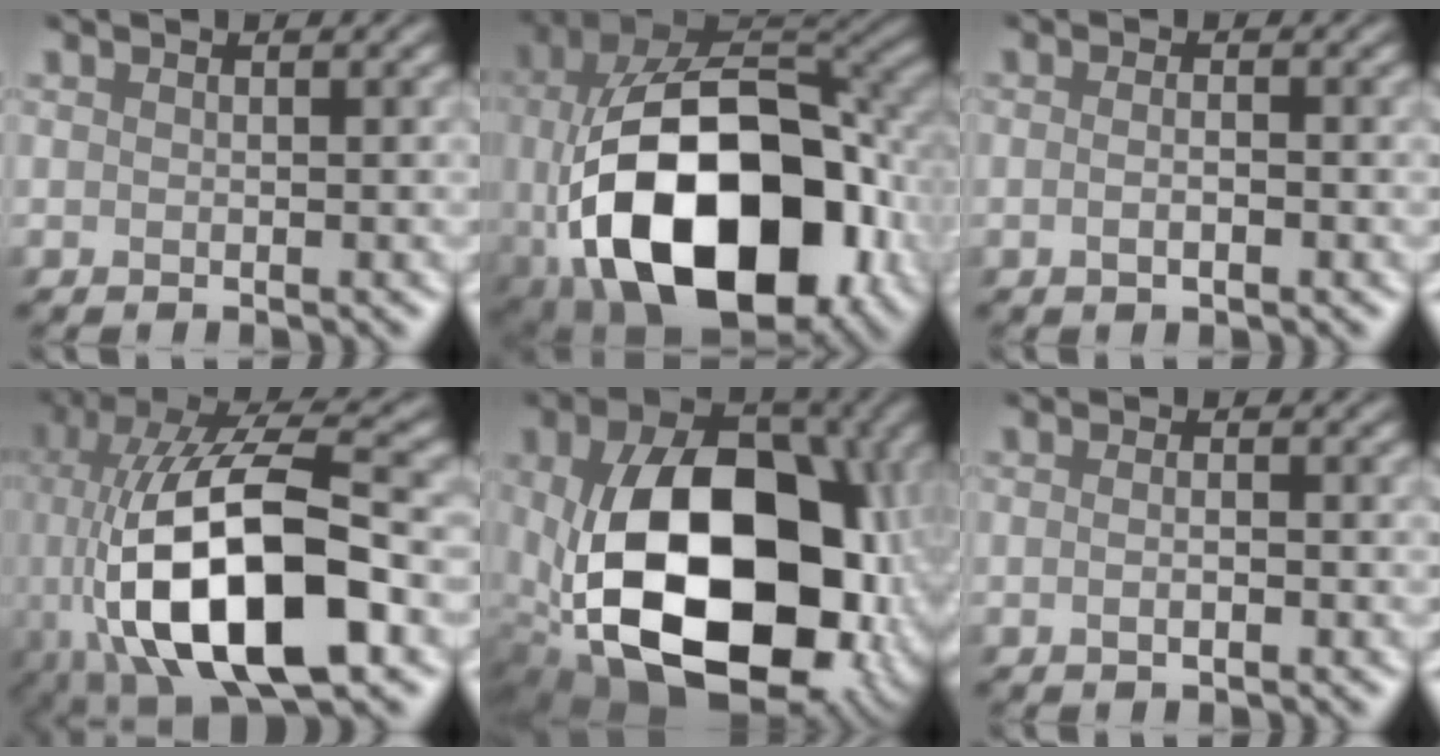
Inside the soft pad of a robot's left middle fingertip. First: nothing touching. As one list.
[{"total": 18.0, "force": [-3.5, 11.0, 13.8], "torque": [-0.267, -0.040, -0.031]}, {"total": 1.5, "force": [-0.3, 0.6, 1.4], "torque": [-0.009, 0.001, -0.009]}, {"total": 14.9, "force": [-3.2, 6.6, 13.0], "torque": [-0.239, 0.009, -0.053]}, {"total": 17.6, "force": [-2.1, 11.9, 12.9], "torque": [-0.247, -0.040, -0.018]}, {"total": 1.7, "force": [-0.1, 0.7, 1.5], "torque": [-0.005, 0.004, -0.008]}]